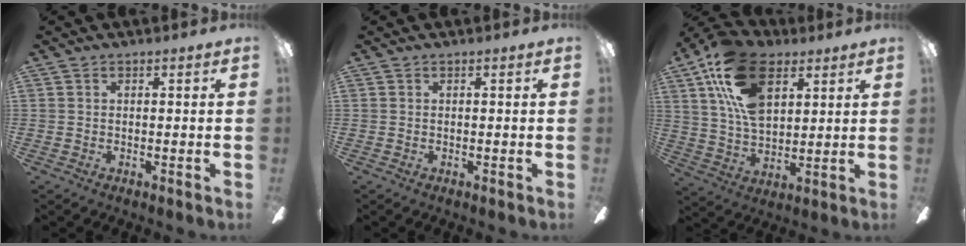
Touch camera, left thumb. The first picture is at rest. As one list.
[{"total": 0.0}, {"total": 19.7, "force": [9.1, 11.4, 13.3], "torque": [-0.267, -0.016, 0.161]}]